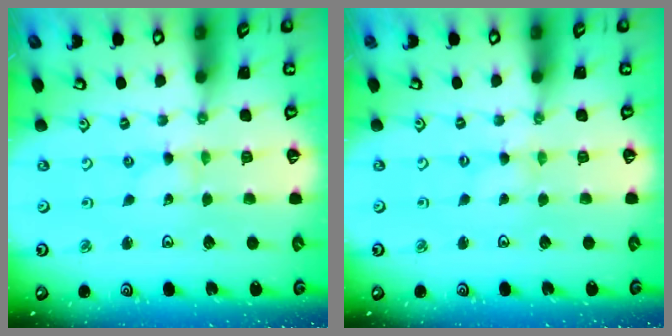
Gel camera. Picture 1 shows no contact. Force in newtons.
{"total": 0.0}